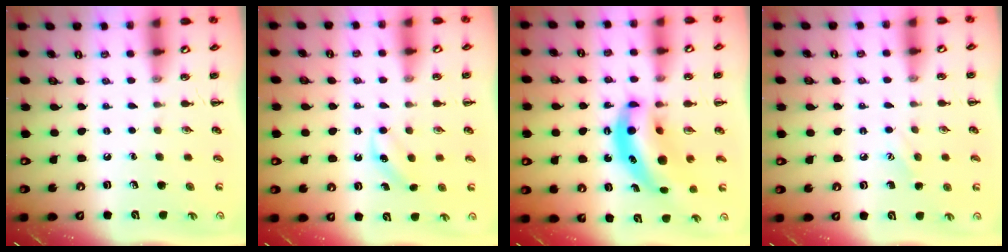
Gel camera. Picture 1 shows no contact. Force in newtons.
{"total": 4.1, "press": 4.0, "slide": 1.1}
{"total": 10.8, "press": 10.4, "slide": 2.9}
{"total": 5.9, "press": 5.7, "slide": 1.5}